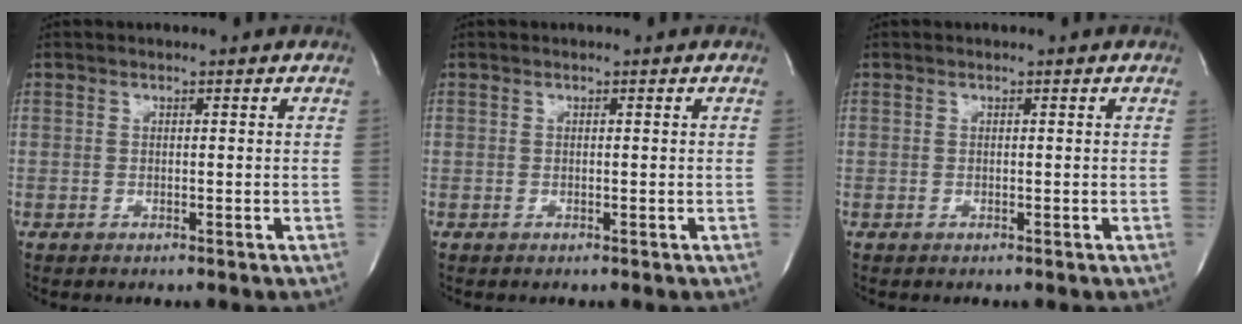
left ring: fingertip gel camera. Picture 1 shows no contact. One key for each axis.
{"total": 0.0}
{"total": 0.0}